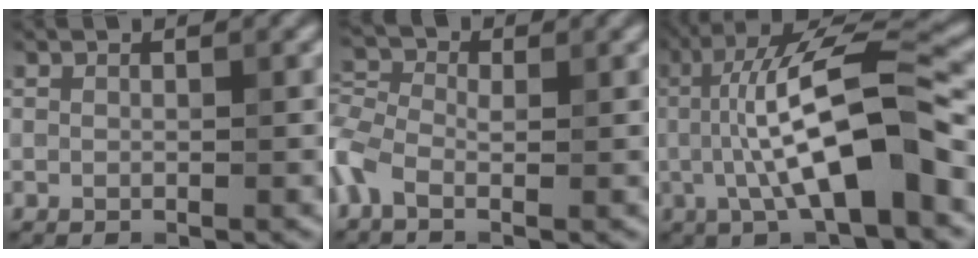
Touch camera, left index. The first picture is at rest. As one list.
[{"total": 3.6, "force": [-1.1, 1.9, 2.9], "torque": [-0.069, 0.006, -0.043]}, {"total": 10.6, "force": [-1.3, 2.8, 10.1], "torque": [-0.169, 0.022, -0.023]}]